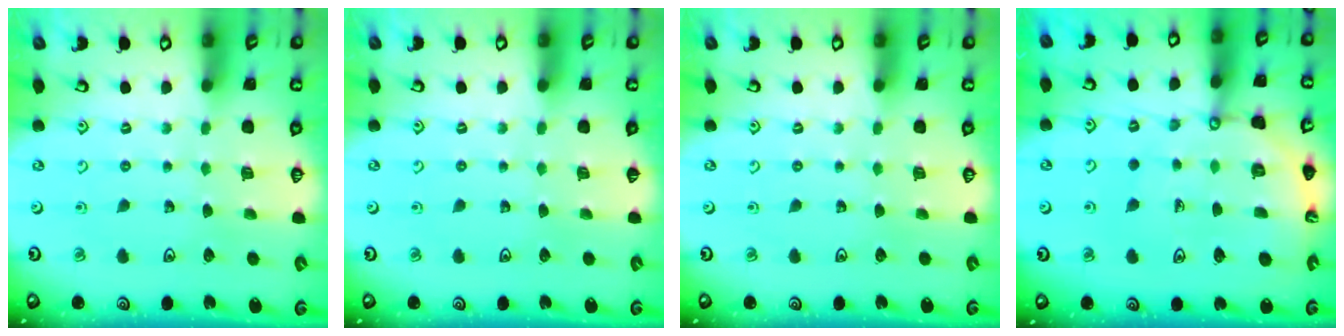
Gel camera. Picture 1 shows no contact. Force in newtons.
{"total": 0.0}
{"total": 0.0}
{"total": 12.6, "press": 12.4, "slide": 1.8}